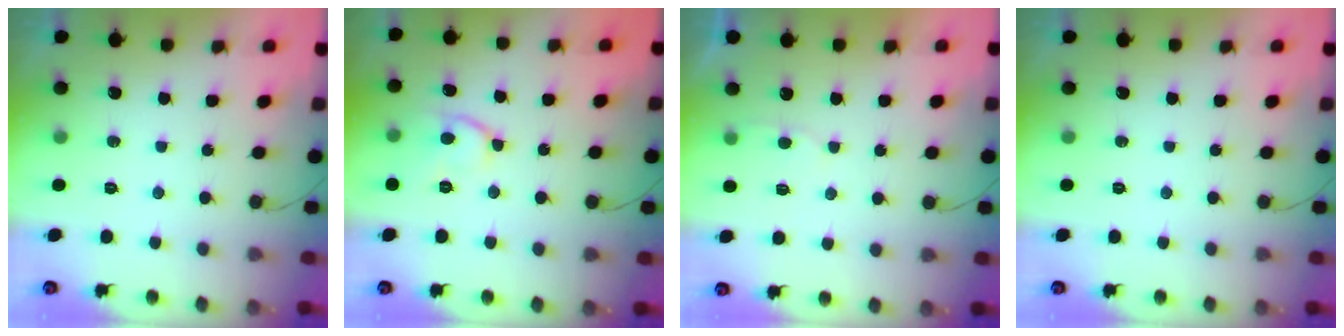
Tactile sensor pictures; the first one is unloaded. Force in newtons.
{"total": 10.3, "press": 10.3, "slide": 0.9}
{"total": 2.7, "press": 2.7, "slide": 0.3}
{"total": 0.0}